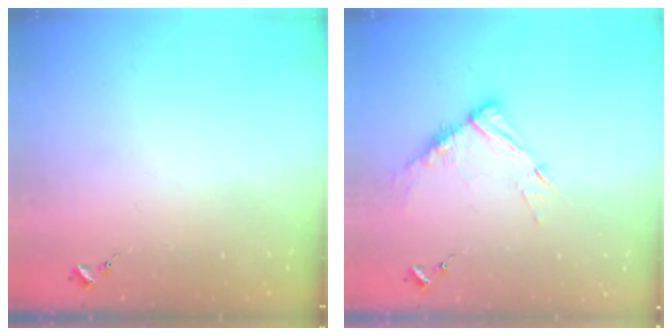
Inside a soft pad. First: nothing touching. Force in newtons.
{"total": 10.5, "press": 10.4, "slide": 1.0}